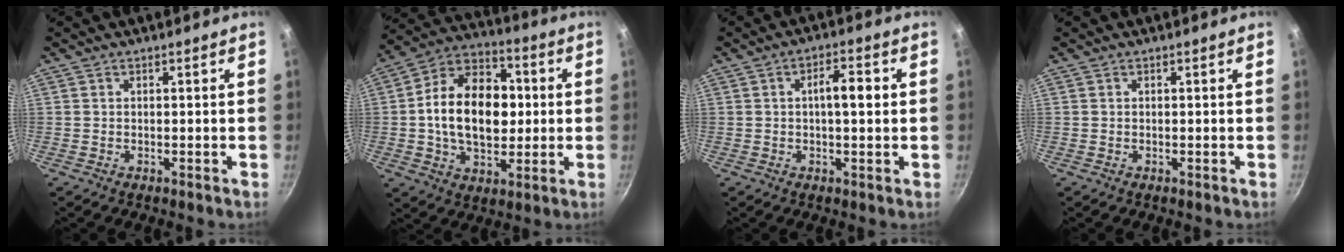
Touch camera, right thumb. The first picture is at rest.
{"total": 19.2, "force": [0.7, 12.9, 14.2], "torque": [-0.201, 0.024, -0.001]}
{"total": 5.5, "force": [0.5, 2.0, 5.1], "torque": [-0.070, 0.014, 0.001]}
{"total": 0.0}